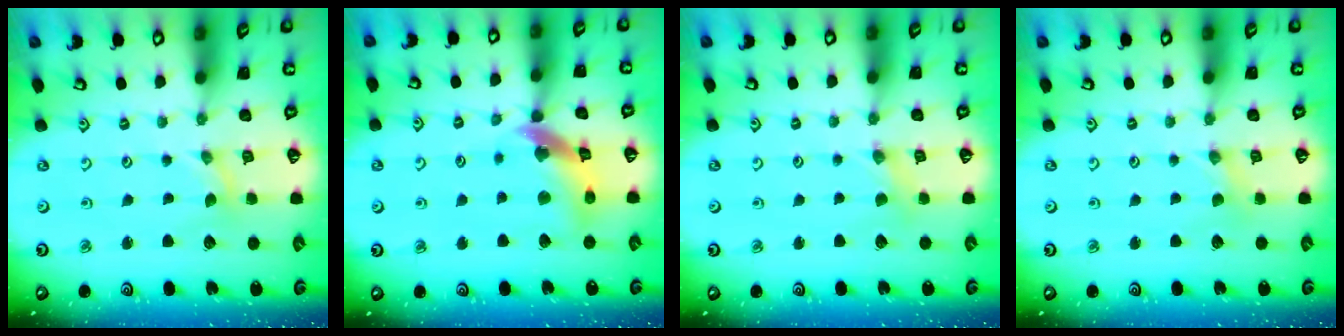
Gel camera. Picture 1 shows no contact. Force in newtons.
{"total": 13.9, "press": 13.8, "slide": 1.7}
{"total": 2.9, "press": 2.9, "slide": 0.6}
{"total": 0.0}